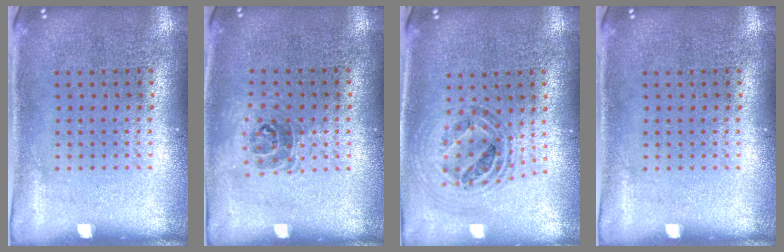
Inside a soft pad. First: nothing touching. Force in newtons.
{"total": 1.0, "press": 0.9, "slide": 0.5}
{"total": 1.0, "press": 1.0, "slide": 0.3}
{"total": 0.0}